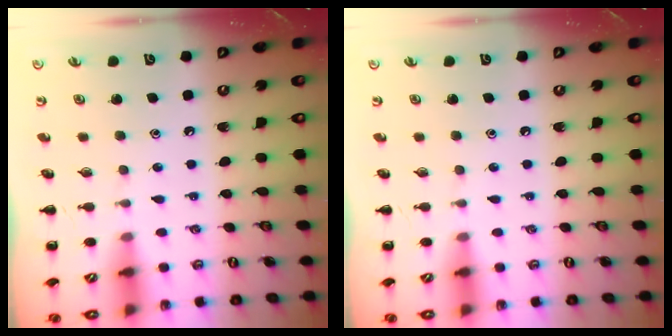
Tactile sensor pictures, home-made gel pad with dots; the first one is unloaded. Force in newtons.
{"total": 0.0}